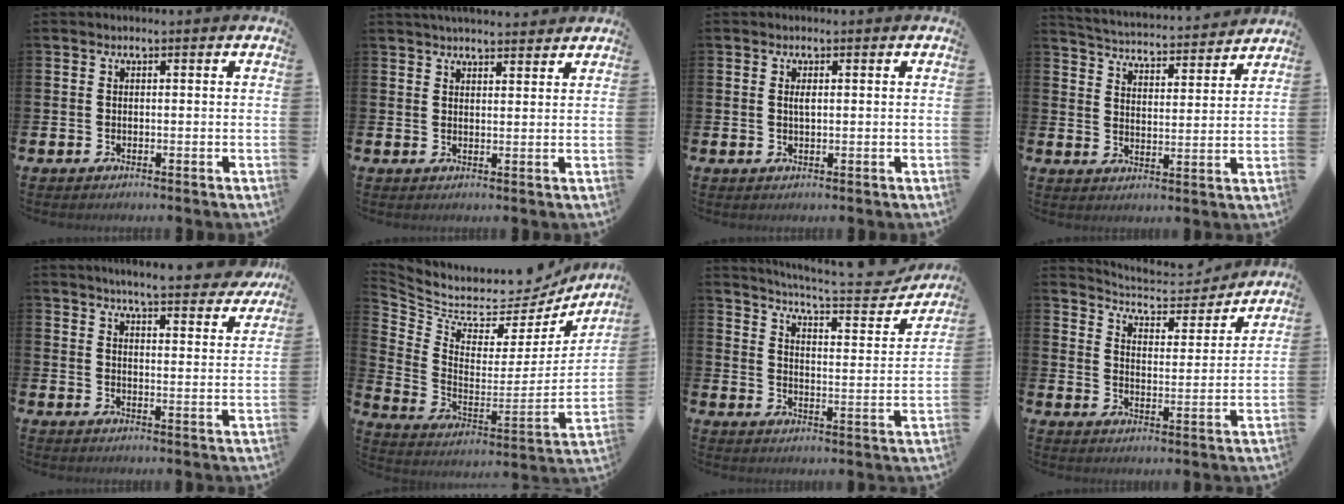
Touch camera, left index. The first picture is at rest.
{"total": 3.3, "force": [3.3, 0.4, 0.4], "torque": [-0.014, -0.013, 0.061]}
{"total": 1.0, "force": [0.4, 0.3, 0.9], "torque": [-0.017, 0.002, 0.006]}
{"total": 4.5, "force": [4.5, 0.5, 0.2], "torque": [-0.032, -0.041, 0.075]}
{"total": 5.7, "force": [5.5, 0.0, 1.5], "torque": [-0.036, -0.038, 0.093]}
{"total": 6.2, "force": [5.4, 2.8, 1.5], "torque": [-0.071, -0.054, 0.089]}
{"total": 6.0, "force": [5.7, 0.6, 2.0], "torque": [-0.054, -0.050, 0.088]}
{"total": 5.6, "force": [5.4, 1.5, 0.8], "torque": [-0.043, -0.045, 0.088]}